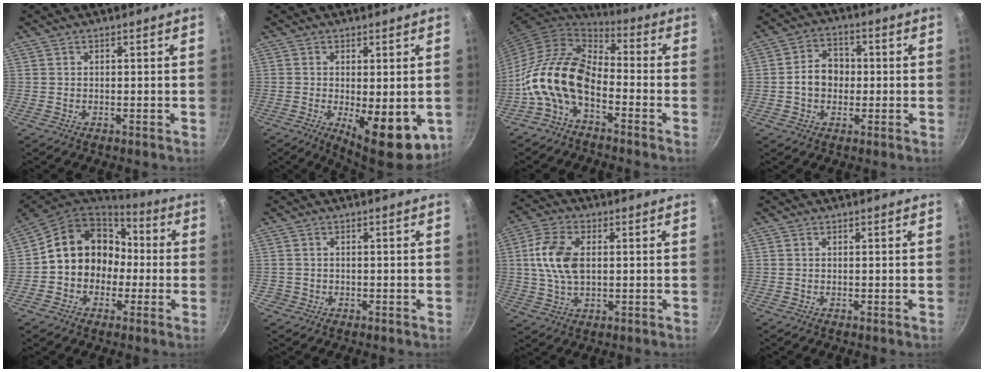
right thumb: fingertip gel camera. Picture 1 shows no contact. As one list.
[{"total": 12.0, "force": [-2.7, 4.5, 10.8], "torque": [-0.124, -0.009, -0.022]}, {"total": 14.6, "force": [-5.3, 8.4, 10.7], "torque": [-0.190, 0.053, -0.126]}, {"total": 7.3, "force": [-0.4, 5.8, 4.3], "torque": [-0.041, 0.019, -0.016]}, {"total": 15.3, "force": [-0.4, 13.2, 7.7], "torque": [-0.087, 0.052, -0.014]}, {"total": 1.4, "force": [-0.5, 1.3, 0.2], "torque": [0.002, 0.008, -0.005]}, {"total": 10.3, "force": [1.2, 6.2, 8.1], "torque": [-0.152, 0.012, 0.018]}, {"total": 0.0}]